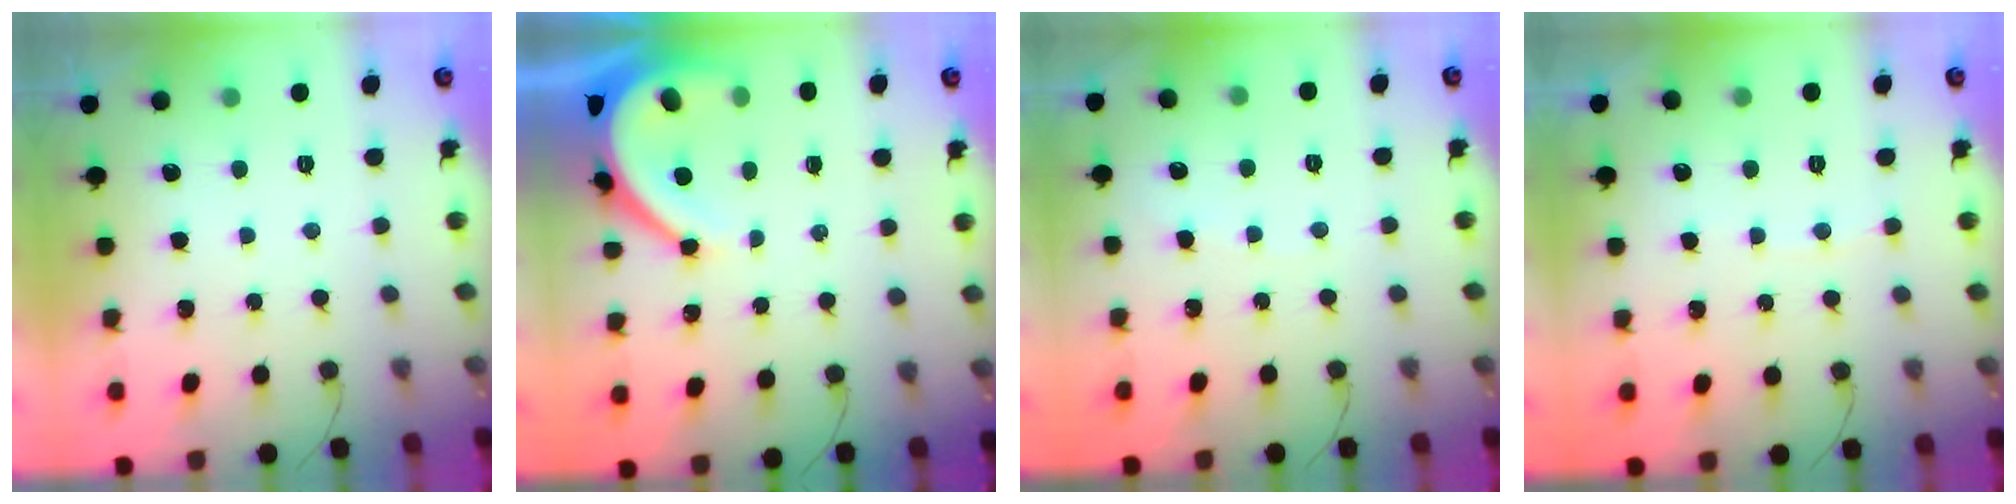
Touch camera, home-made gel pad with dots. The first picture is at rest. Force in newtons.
{"total": 8.8, "press": 8.7, "slide": 1.2}
{"total": 2.0, "press": 2.0, "slide": 0.3}
{"total": 2.5, "press": 2.5, "slide": 0.3}